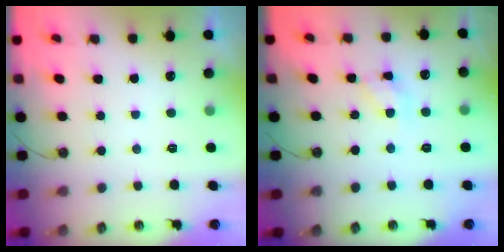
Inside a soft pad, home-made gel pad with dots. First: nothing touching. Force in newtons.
{"total": 8.8, "press": 8.8, "slide": 0.3}